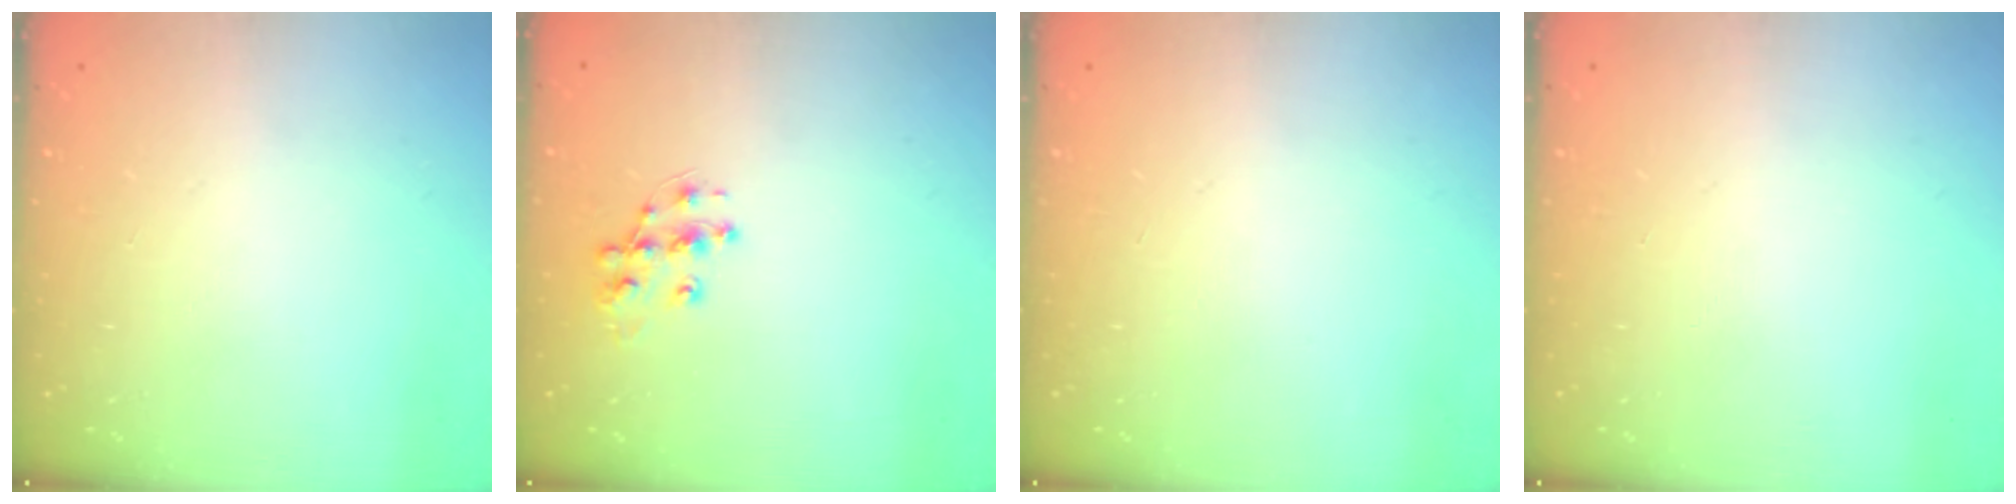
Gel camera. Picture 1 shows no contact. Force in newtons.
{"total": 9.8, "press": 9.8, "slide": 0.6}
{"total": 0.0}
{"total": 0.0}